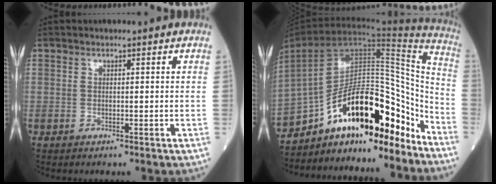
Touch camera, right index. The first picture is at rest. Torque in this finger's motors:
{"motor_torque": [1.08, -1.06, 0.66, 0.21]}